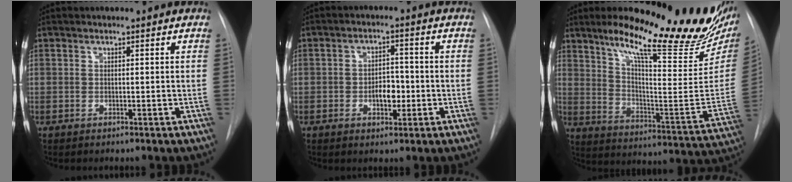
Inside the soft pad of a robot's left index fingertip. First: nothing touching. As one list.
[{"total": 4.3, "force": [-1.0, 2.4, 3.4], "torque": [-0.050, 0.007, -0.013]}, {"total": 26.1, "force": [19.7, 5.0, 16.4], "torque": [-0.237, -0.046, 0.267]}]